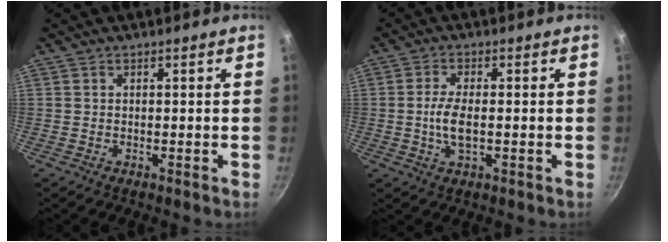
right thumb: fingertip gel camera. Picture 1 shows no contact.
{"total": 5.2, "force": [-0.5, 2.0, 4.8], "torque": [-0.105, 0.000, -0.014]}